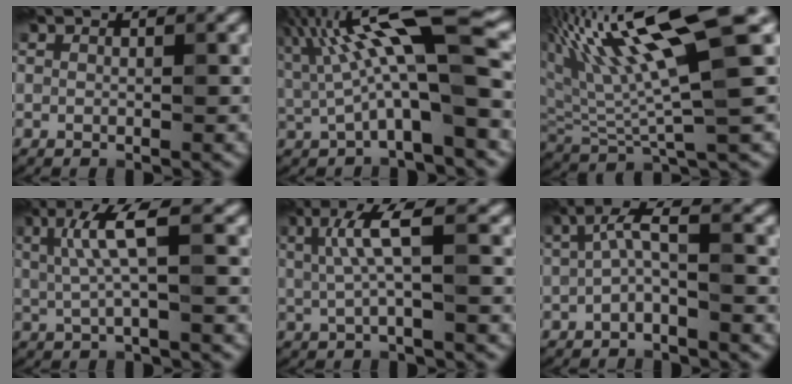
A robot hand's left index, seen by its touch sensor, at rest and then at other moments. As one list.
[{"total": 8.9, "force": [1.1, 1.4, 8.8], "torque": [-0.179, 0.008, 0.048]}, {"total": 9.7, "force": [3.7, 1.3, 8.9], "torque": [-0.191, 0.001, 0.098]}, {"total": 2.7, "force": [-0.1, -0.7, 2.6], "torque": [-0.089, -0.005, 0.034]}, {"total": 2.3, "force": [-0.2, -0.7, 2.2], "torque": [-0.079, -0.003, 0.030]}, {"total": 1.5, "force": [-0.6, -0.4, 1.3], "torque": [-0.060, -0.001, 0.015]}]